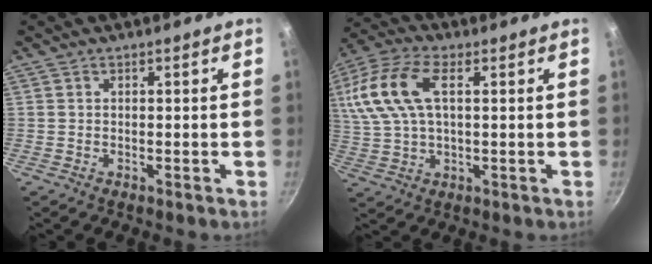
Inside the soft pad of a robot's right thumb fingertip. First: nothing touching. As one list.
[{"total": 15.4, "force": [3.9, 8.1, 12.5], "torque": [-0.263, 0.021, 0.068]}]